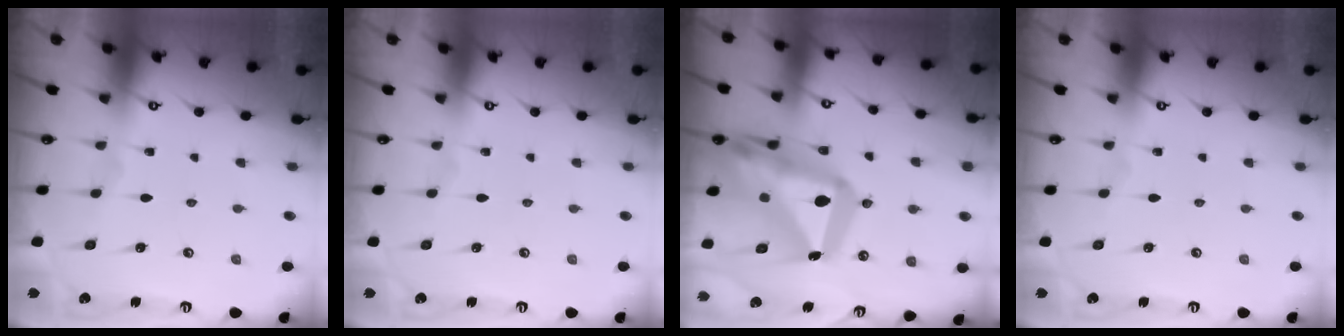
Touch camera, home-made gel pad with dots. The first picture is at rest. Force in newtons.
{"total": 0.0}
{"total": 26.5, "press": 26.3, "slide": 2.7}
{"total": 0.0}